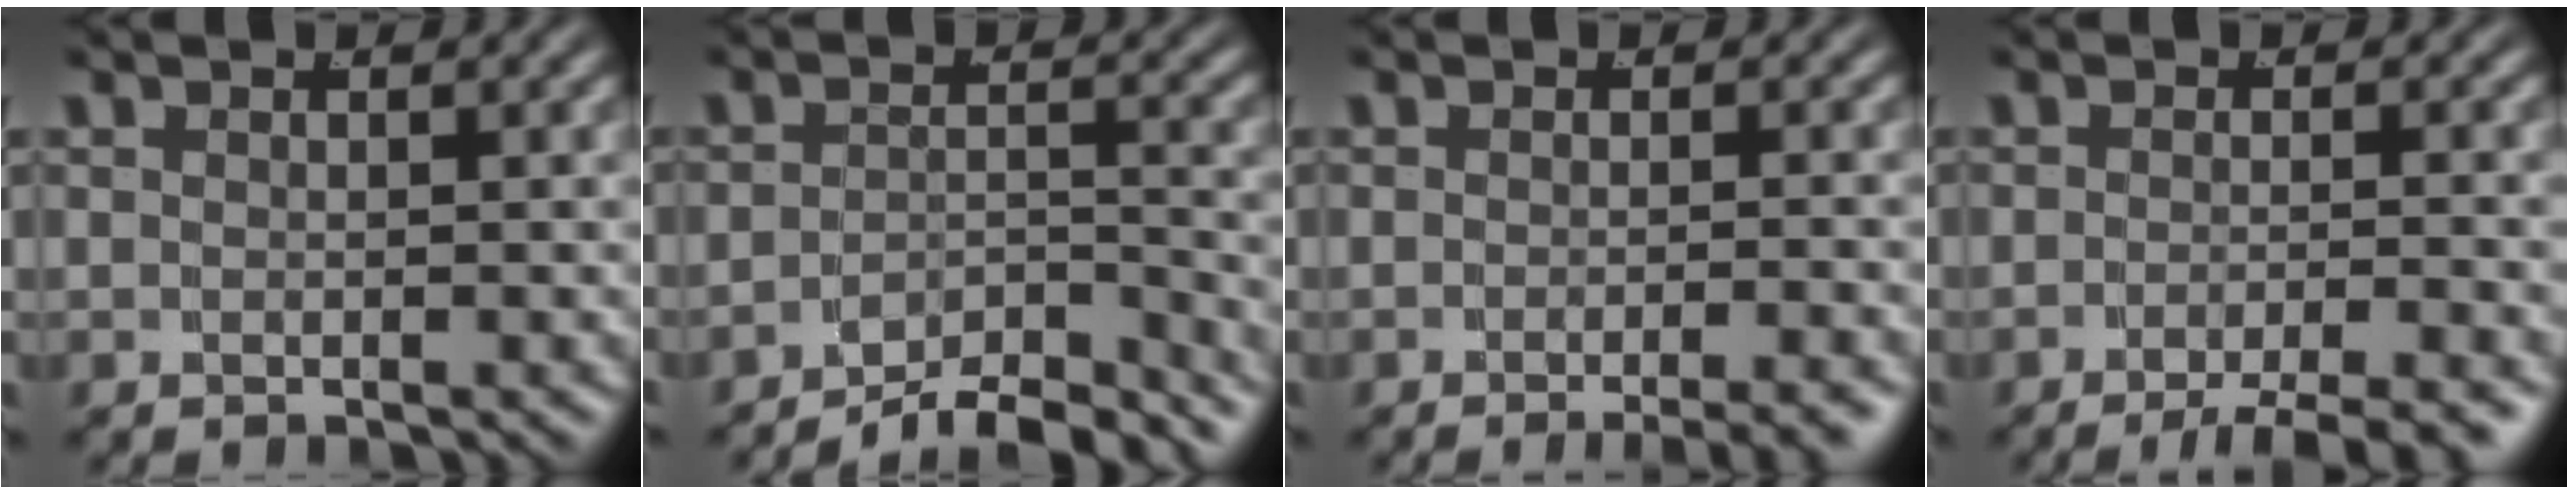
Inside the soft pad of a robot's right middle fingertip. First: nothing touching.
{"total": 8.9, "force": [-8.1, 2.1, 3.0], "torque": [-0.018, -0.011, -0.128]}
{"total": 3.8, "force": [-3.2, 0.5, 2.0], "torque": [-0.016, 0.006, -0.054]}
{"total": 5.8, "force": [-4.7, 1.2, 3.2], "torque": [-0.035, -0.001, -0.077]}